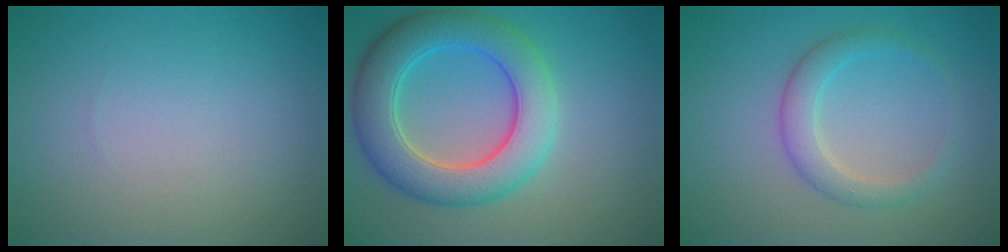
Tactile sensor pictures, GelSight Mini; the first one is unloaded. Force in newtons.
{"total": 7.4, "press": 7.4, "slide": 0.4}
{"total": 2.7, "press": 2.7, "slide": 0.1}